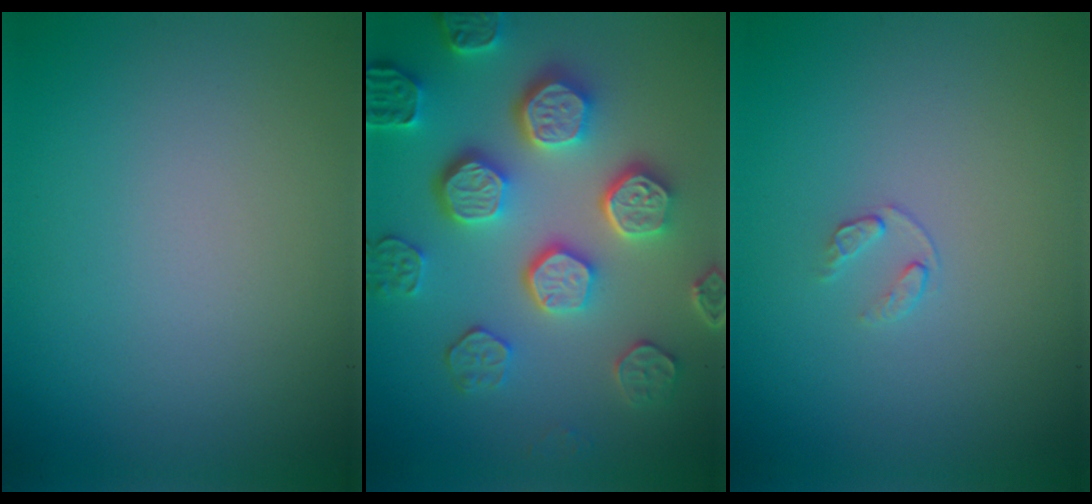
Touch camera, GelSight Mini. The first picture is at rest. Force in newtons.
{"total": 7.1, "press": 6.0, "slide": 3.7}
{"total": 0.8, "press": 0.5, "slide": 0.6}